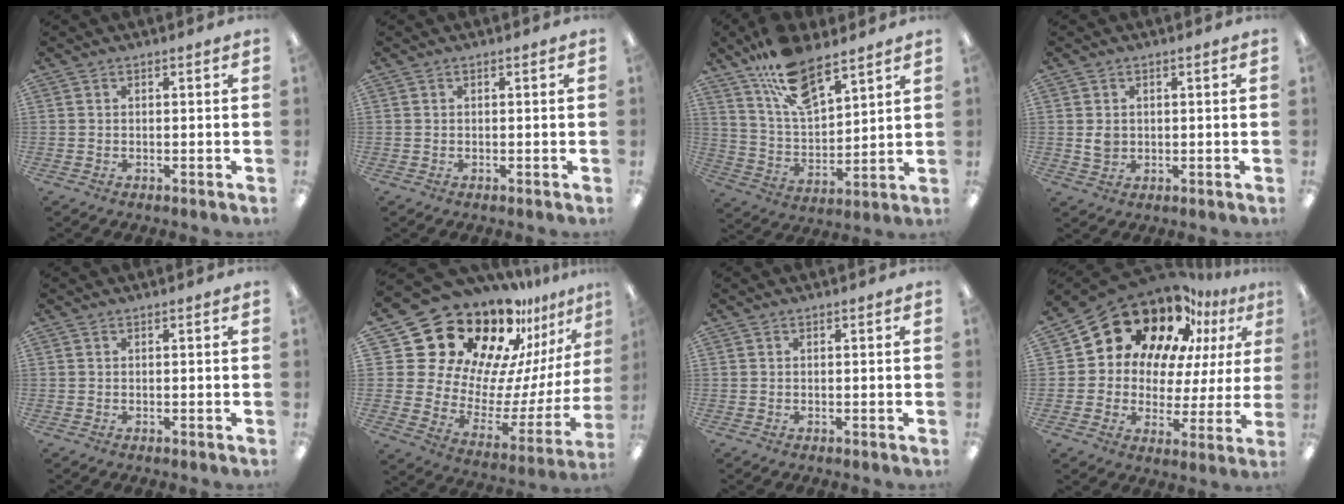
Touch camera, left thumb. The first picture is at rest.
{"total": 0.0}
{"total": 15.4, "force": [11.1, 6.3, 8.6], "torque": [-0.155, -0.053, 0.198]}
{"total": 3.2, "force": [0.4, 2.7, 1.6], "torque": [-0.023, 0.002, 0.006]}
{"total": 0.0}
{"total": 24.6, "force": [18.7, 12.7, 9.8], "torque": [-0.150, -0.165, 0.354]}
{"total": 0.0}
{"total": 19.4, "force": [13.7, 11.3, 7.6], "torque": [-0.147, -0.092, 0.251]}